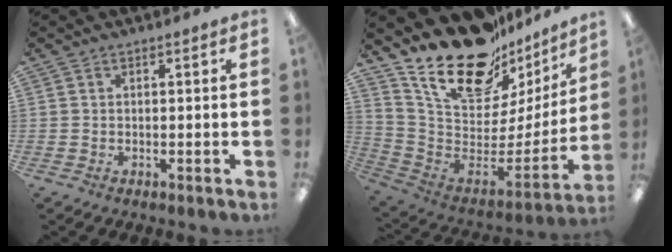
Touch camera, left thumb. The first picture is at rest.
{"total": 23.6, "force": [18.2, 9.8, 11.5], "torque": [-0.193, -0.131, 0.330]}